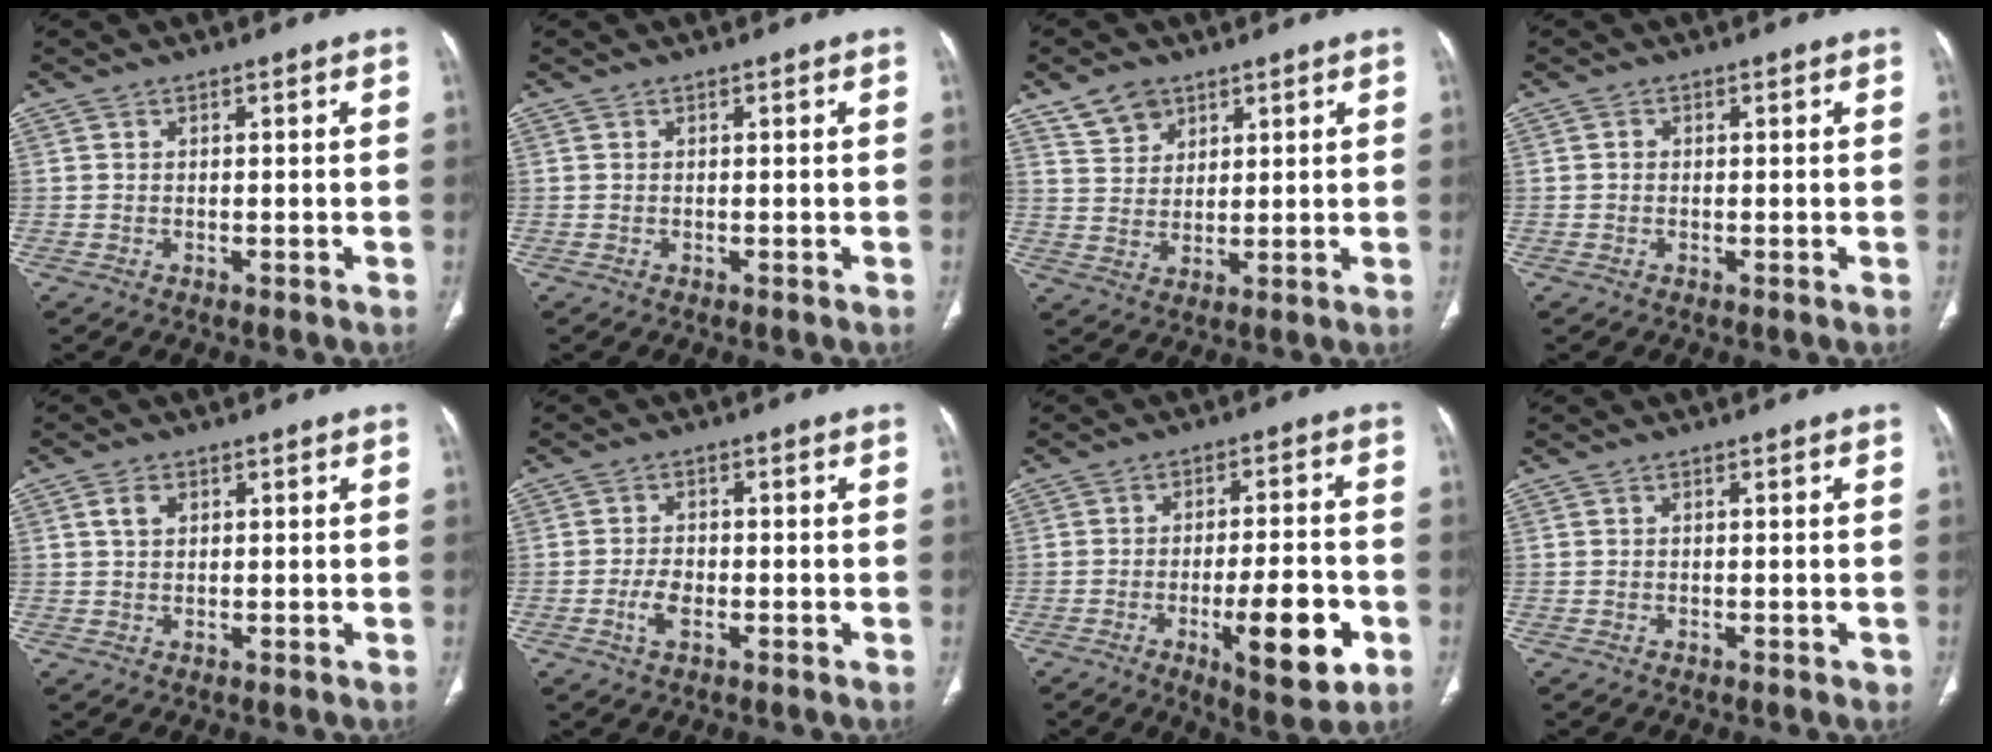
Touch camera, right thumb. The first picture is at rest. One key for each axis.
{"total": 0.0}
{"total": 6.0, "fx": 4.0, "fy": 4.0, "fz": 1.9, "tx": -0.015, "ty": -0.022, "tz": 0.082}
{"total": 0.6, "fx": -0.1, "fy": 0.6, "fz": 0.2, "tx": 0.000, "ty": 0.002, "tz": -0.005}
{"total": 2.6, "fx": 0.9, "fy": 1.7, "fz": 1.7, "tx": -0.027, "ty": 0.002, "tz": 0.017}
{"total": 3.6, "fx": -1.2, "fy": 1.9, "fz": 2.7, "tx": -0.055, "ty": 0.007, "tz": -0.022}
{"total": 13.4, "fx": -4.7, "fy": 4.0, "fz": 11.9, "tx": -0.166, "ty": 0.015, "tz": -0.064}
{"total": 0.5, "fx": -0.2, "fy": 0.3, "fz": 0.4, "tx": -0.005, "ty": 0.000, "tz": -0.003}